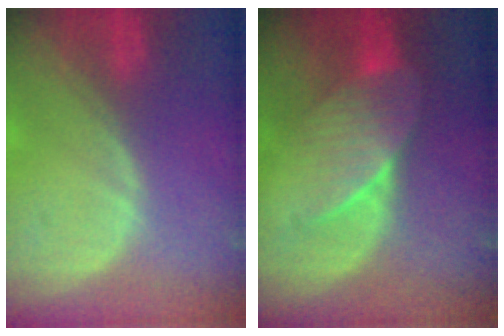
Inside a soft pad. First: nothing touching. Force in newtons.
{"total": 7.2, "press": 6.6, "slide": 2.8}